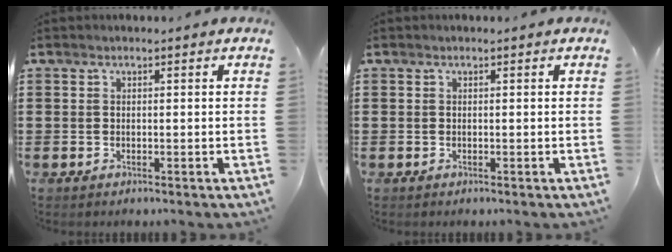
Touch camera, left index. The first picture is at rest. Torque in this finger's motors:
{"motor_torque": [-0.03, -0.03, 0.00, 0.00]}